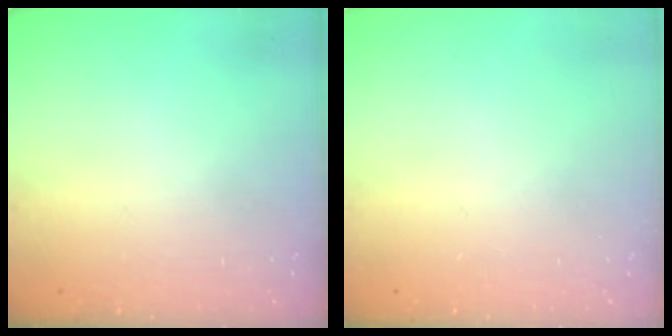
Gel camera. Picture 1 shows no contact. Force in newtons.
{"total": 0.0}